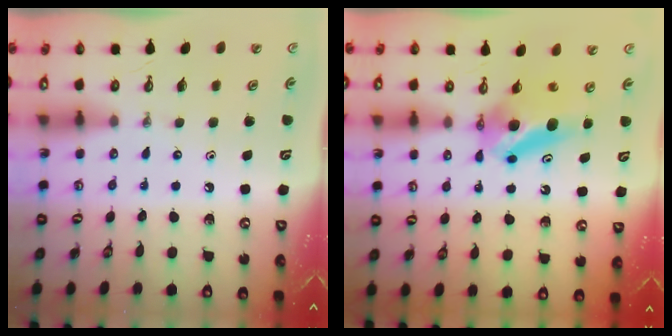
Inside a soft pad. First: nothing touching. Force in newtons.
{"total": 9.6, "press": 5.5, "slide": 7.9}